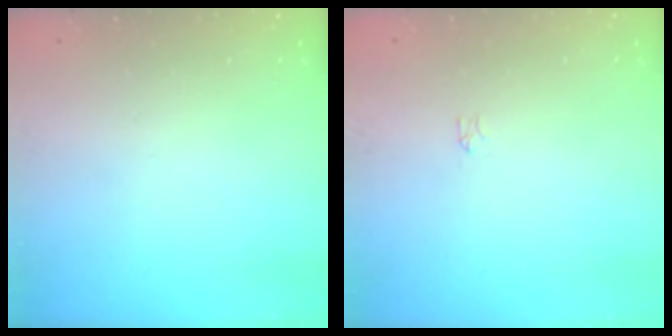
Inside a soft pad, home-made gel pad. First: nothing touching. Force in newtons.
{"total": 0.0}